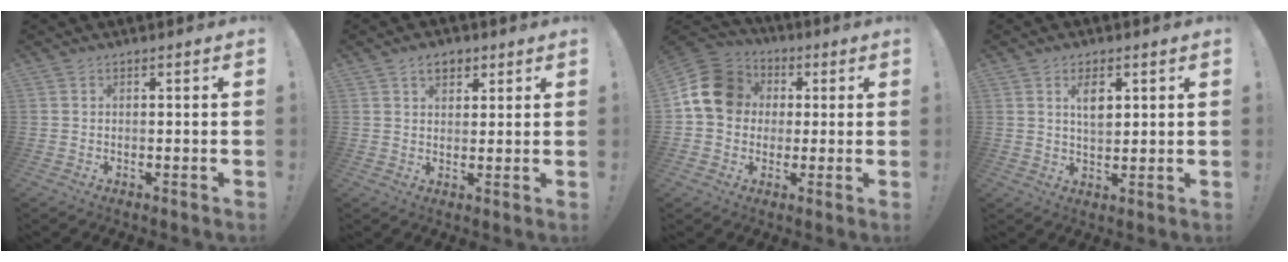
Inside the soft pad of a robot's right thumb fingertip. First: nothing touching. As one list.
[{"total": 5.1, "force": [2.7, 3.4, 2.7], "torque": [-0.030, -0.002, 0.046]}, {"total": 15.1, "force": [2.7, 12.9, 7.4], "torque": [-0.116, 0.005, 0.058]}, {"total": 5.7, "force": [2.3, 3.1, 4.2], "torque": [-0.060, -0.007, 0.036]}]